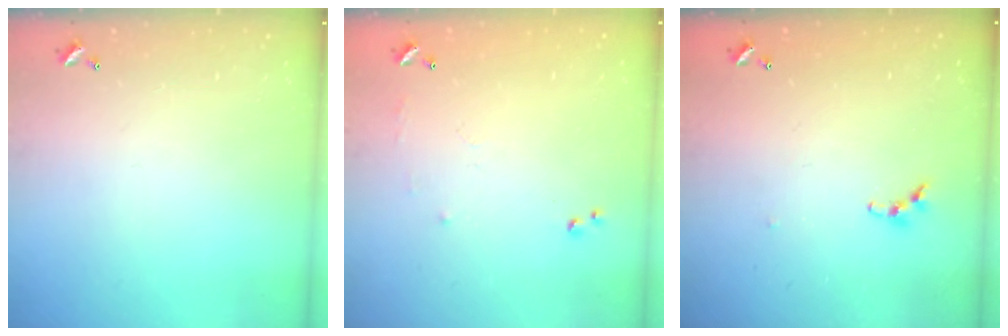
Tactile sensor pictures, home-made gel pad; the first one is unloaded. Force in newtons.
{"total": 6.1, "press": 6.1, "slide": 0.8}
{"total": 4.6, "press": 4.6, "slide": 0.6}